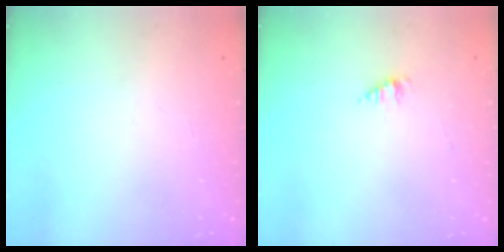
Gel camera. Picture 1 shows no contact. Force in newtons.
{"total": 1.7, "press": 1.7, "slide": 0.2}